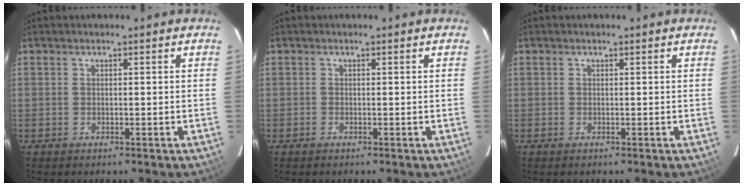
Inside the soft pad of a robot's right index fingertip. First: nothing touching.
{"total": 0.0}
{"total": 0.0}